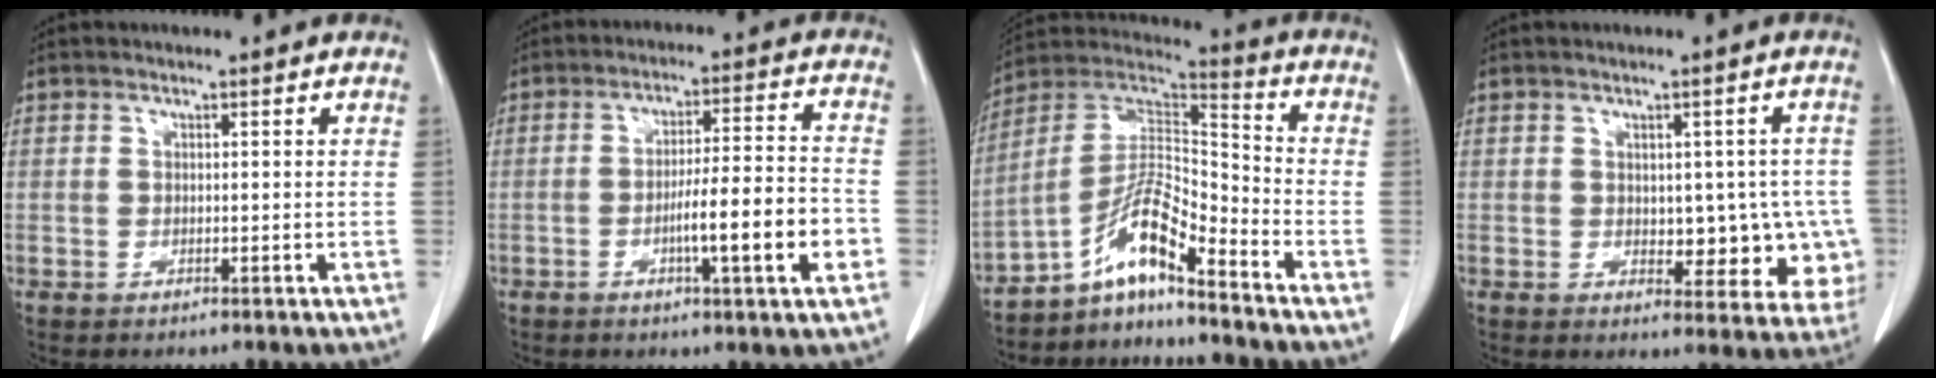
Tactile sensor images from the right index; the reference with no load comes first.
{"total": 11.0, "force": [-3.6, 0.3, 10.3], "torque": [-0.162, 0.001, -0.057]}
{"total": 10.7, "force": [-7.2, 1.0, 7.9], "torque": [-0.154, 0.024, -0.130]}
{"total": 9.1, "force": [-1.1, 5.1, 7.5], "torque": [-0.069, 0.013, -0.002]}